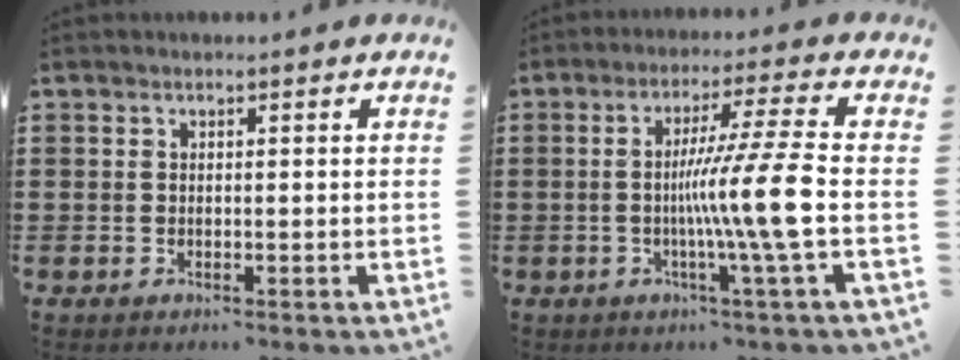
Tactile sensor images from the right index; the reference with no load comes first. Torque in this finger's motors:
{"motor_torque": [1.87, -0.27, 0.40, 0.21]}